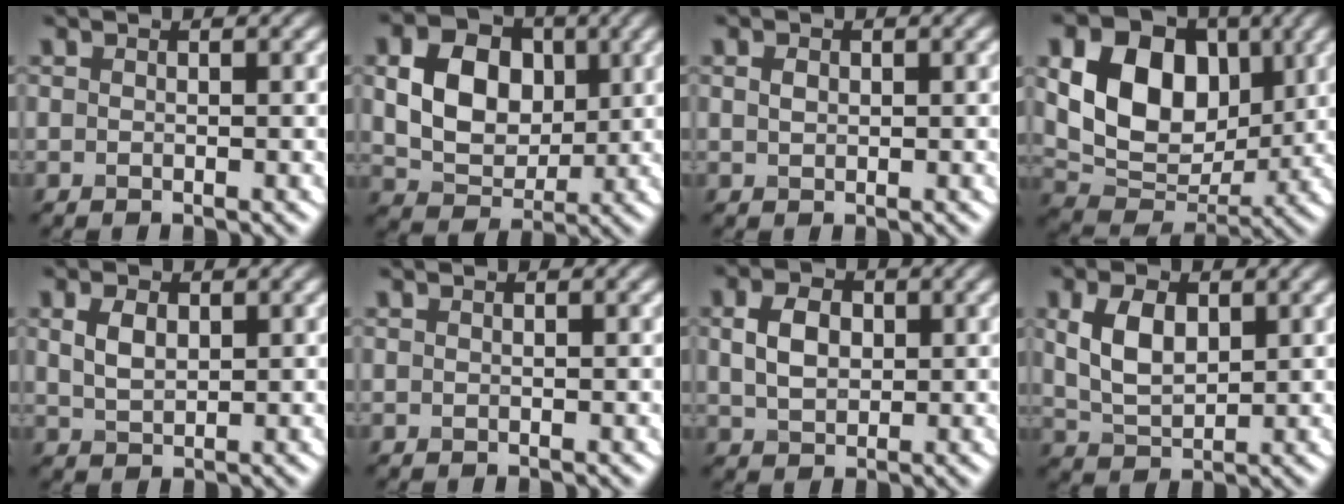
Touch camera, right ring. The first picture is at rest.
{"total": 7.2, "force": [1.3, 5.4, 4.6], "torque": [-0.090, 0.002, 0.019]}
{"total": 1.1, "force": [0.3, 0.8, 0.7], "torque": [-0.015, 0.001, 0.006]}
{"total": 10.4, "force": [2.2, 7.5, 6.8], "torque": [-0.132, -0.003, 0.036]}
{"total": 2.5, "force": [0.9, 1.5, 1.7], "torque": [-0.040, 0.000, 0.020]}
{"total": 0.0}
{"total": 3.7, "force": [0.8, 2.6, 2.5], "torque": [-0.053, 0.004, 0.013]}
{"total": 4.7, "force": [1.4, 2.8, 3.5], "torque": [-0.081, 0.003, 0.029]}